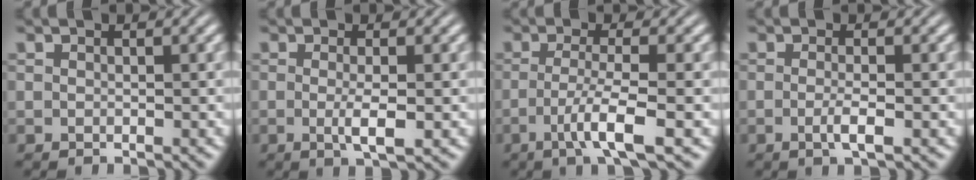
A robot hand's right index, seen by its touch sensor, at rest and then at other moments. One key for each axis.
{"total": 2.4, "fx": -0.6, "fy": -0.2, "fz": 2.3, "tx": -0.040, "ty": -0.011, "tz": -0.005}
{"total": 4.1, "fx": -1.6, "fy": -0.3, "fz": 3.7, "tx": -0.070, "ty": -0.019, "tz": -0.017}
{"total": 1.8, "fx": -0.9, "fy": -0.2, "fz": 1.6, "tx": -0.029, "ty": -0.007, "tz": -0.013}